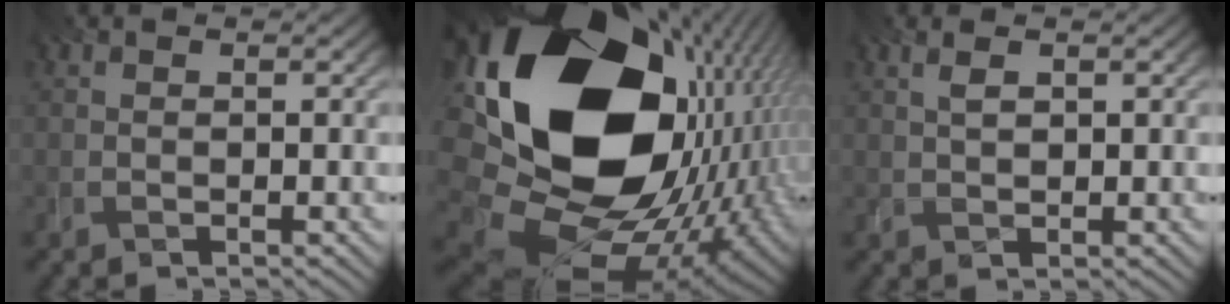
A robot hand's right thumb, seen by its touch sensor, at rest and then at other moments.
{"total": 24.1, "force": [3.5, 16.8, 17.0], "torque": [-0.351, -0.044, 0.077]}
{"total": 1.8, "force": [0.7, 0.9, 1.4], "torque": [-0.033, 0.002, 0.017]}